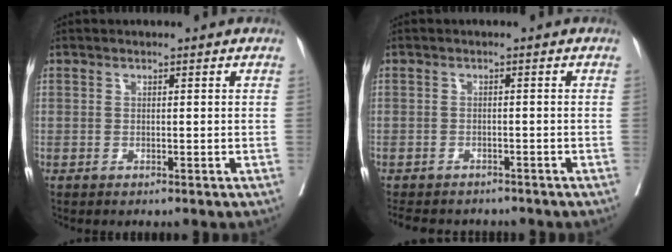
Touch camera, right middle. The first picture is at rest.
{"total": 9.1, "force": [-8.0, 3.3, 2.8], "torque": [-0.055, -0.004, -0.104]}